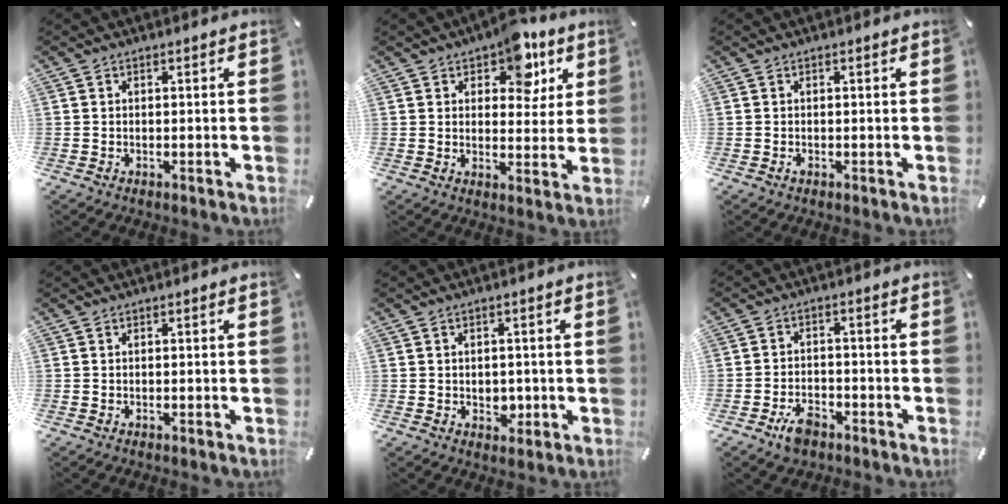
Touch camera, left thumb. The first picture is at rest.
{"total": 10.2, "force": [5.9, 6.1, 5.7], "torque": [-0.060, -0.030, 0.099]}
{"total": 0.5, "force": [-0.1, 0.3, 0.4], "torque": [-0.008, -0.001, -0.003]}
{"total": 0.0}
{"total": 3.5, "force": [-0.5, 3.0, 1.8], "torque": [-0.016, -0.004, -0.010]}
{"total": 5.9, "force": [-3.6, 3.4, 3.1], "torque": [-0.057, 0.022, -0.066]}